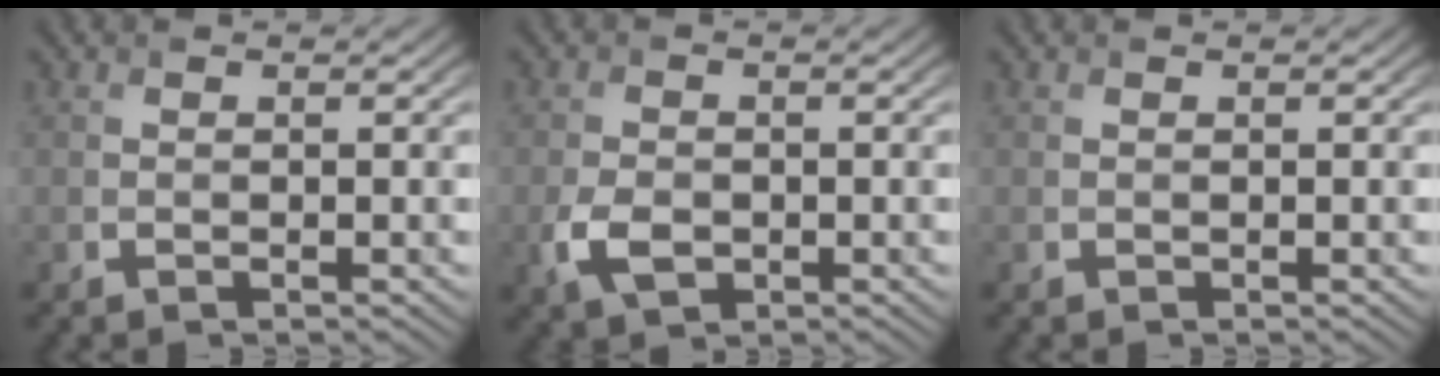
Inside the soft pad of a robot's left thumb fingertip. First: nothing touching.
{"total": 3.7, "force": [-1.2, 2.5, 2.4], "torque": [-0.063, -0.010, -0.026]}
{"total": 0.0}